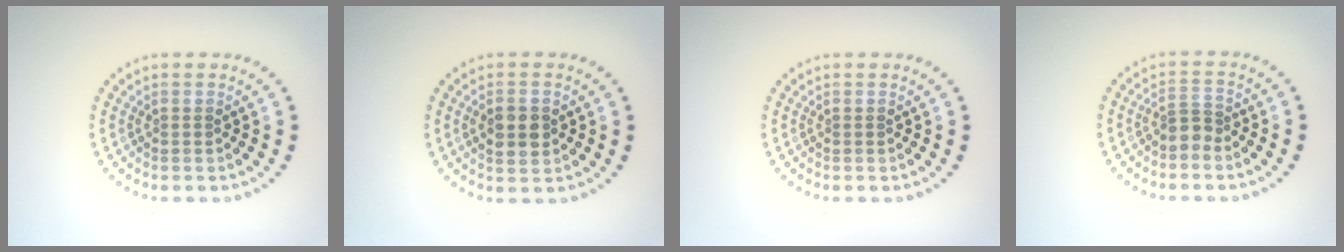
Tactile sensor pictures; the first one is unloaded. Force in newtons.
{"total": 2.5, "press": 2.5, "slide": 0.1}
{"total": 0.0}
{"total": 2.0, "press": 1.6, "slide": 1.2}